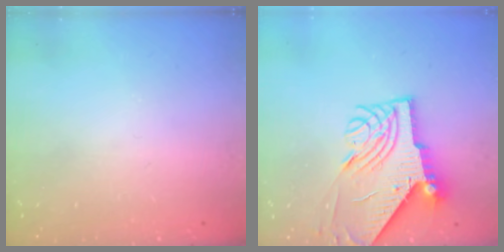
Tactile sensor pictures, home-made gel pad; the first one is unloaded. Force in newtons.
{"total": 11.4, "press": 11.3, "slide": 1.2}